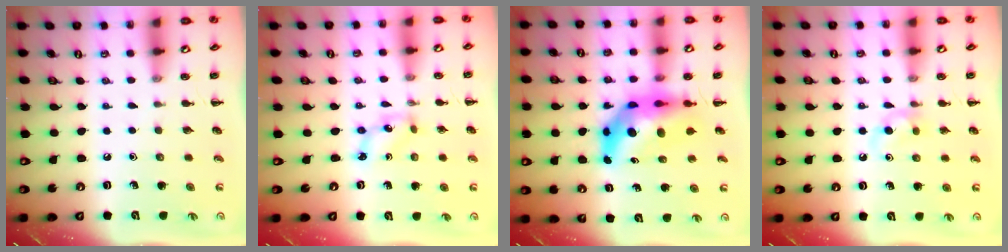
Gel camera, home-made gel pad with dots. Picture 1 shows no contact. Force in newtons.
{"total": 2.8, "press": 2.7, "slide": 0.7}
{"total": 9.7, "press": 9.3, "slide": 2.8}
{"total": 5.1, "press": 4.7, "slide": 1.9}